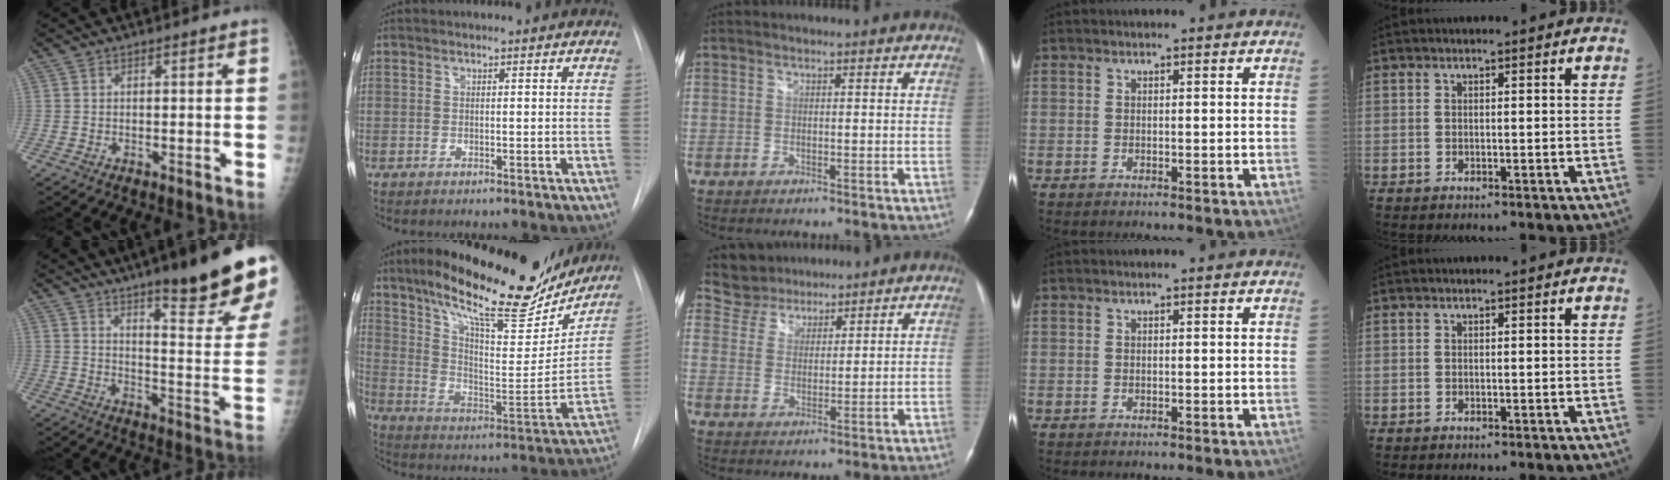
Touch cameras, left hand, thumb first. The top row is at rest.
{"thumb": {"total": 22.2, "force": [15.2, 2.9, 15.9], "torque": [-0.195, -0.083, 0.210]}, "index": {"total": 26.1, "force": [20.5, 7.2, 14.5], "torque": [-0.227, -0.017, 0.297]}, "middle": {"total": 6.0, "force": [5.4, 2.5, -0.7], "torque": [0.005, 0.014, 0.102]}}